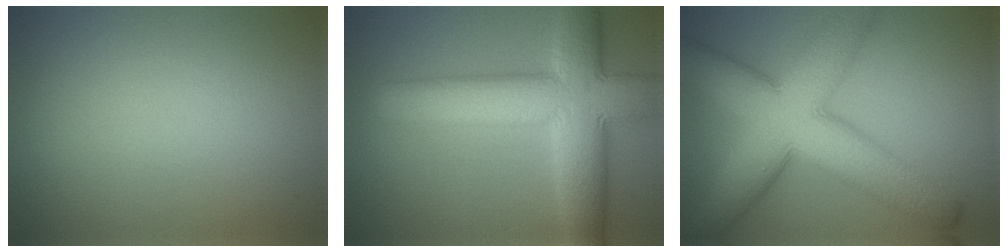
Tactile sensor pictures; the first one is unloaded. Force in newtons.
{"total": 10.9, "press": 10.9, "slide": 0.8}
{"total": 11.7, "press": 11.6, "slide": 0.3}